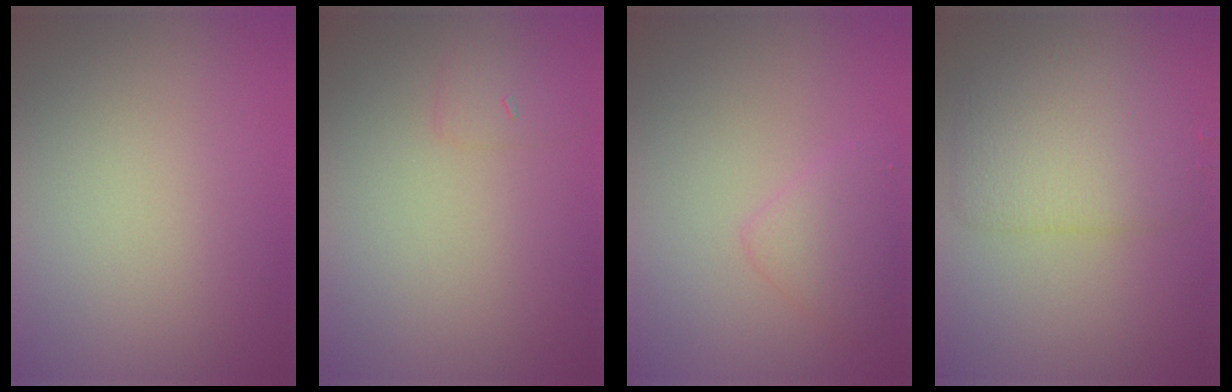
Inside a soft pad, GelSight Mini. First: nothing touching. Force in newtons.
{"total": 1.1, "press": 1.1, "slide": 0.0}
{"total": 2.1, "press": 2.1, "slide": 0.0}
{"total": 4.7, "press": 4.7, "slide": 0.2}